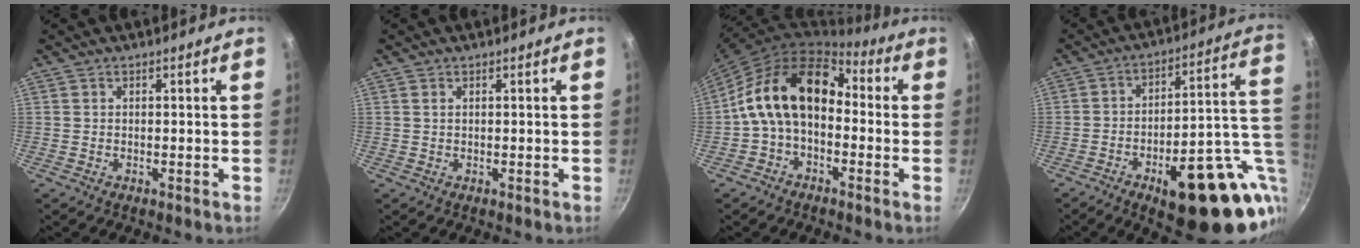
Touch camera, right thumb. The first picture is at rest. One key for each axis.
{"total": 0.6, "fx": 0.3, "fy": 0.3, "fz": 0.4, "tx": -0.008, "ty": 0.001, "tz": 0.005}
{"total": 15.1, "fx": -0.6, "fy": 10.0, "fz": 11.2, "tx": -0.176, "ty": 0.052, "tz": -0.032}
{"total": 25.5, "fx": -7.1, "fy": 10.6, "fz": 22.1, "tx": -0.238, "ty": 0.021, "tz": -0.084}